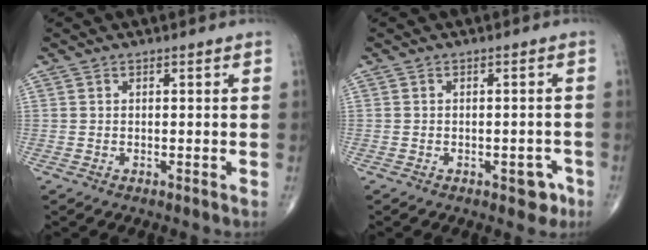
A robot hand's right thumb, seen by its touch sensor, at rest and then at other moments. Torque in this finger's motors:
{"motor_torque": [3.24, 1.77, 1.03, -1.19, 0.56]}